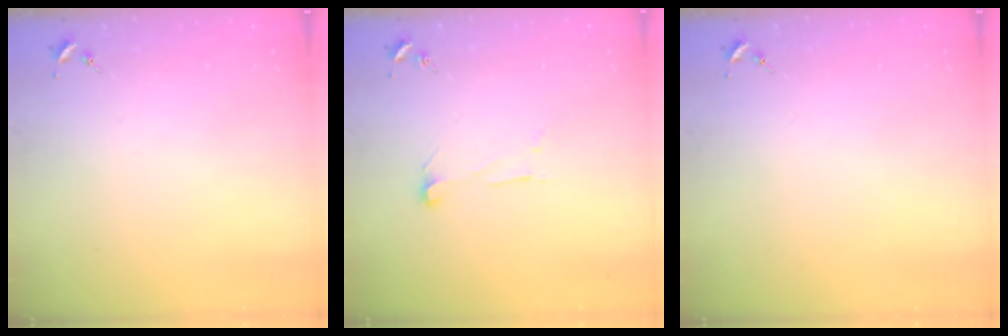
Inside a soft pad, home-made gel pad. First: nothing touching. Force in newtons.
{"total": 6.5, "press": 6.5, "slide": 0.6}
{"total": 0.0}